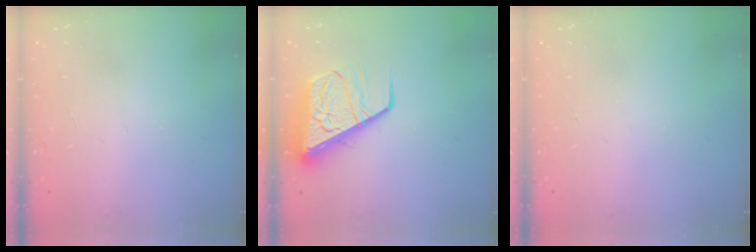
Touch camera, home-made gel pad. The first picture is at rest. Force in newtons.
{"total": 13.4, "press": 13.3, "slide": 1.4}
{"total": 0.0}